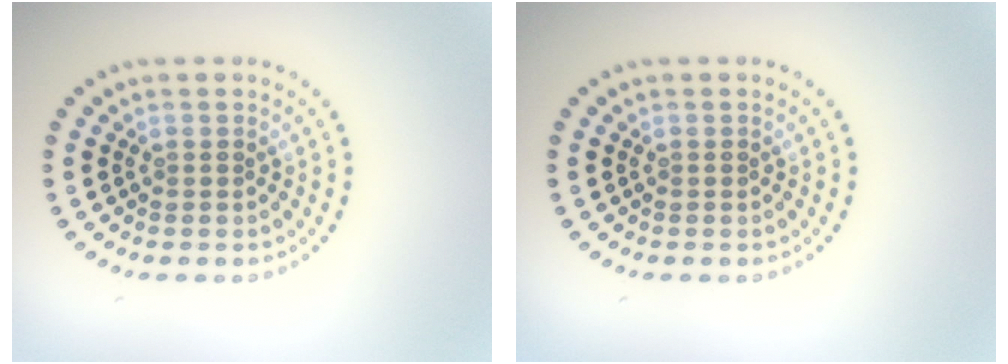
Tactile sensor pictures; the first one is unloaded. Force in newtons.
{"total": 0.0}